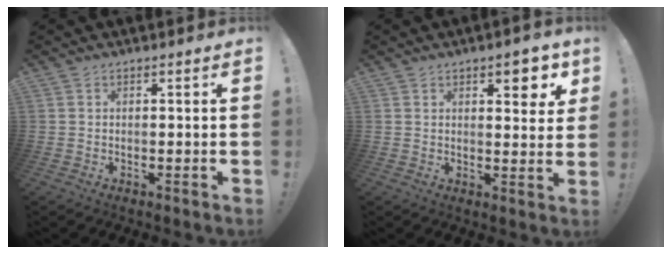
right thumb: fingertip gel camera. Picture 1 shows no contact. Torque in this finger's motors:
{"motor_torque": [-0.45, 0.83, 0.38, 0.38, 0.00]}